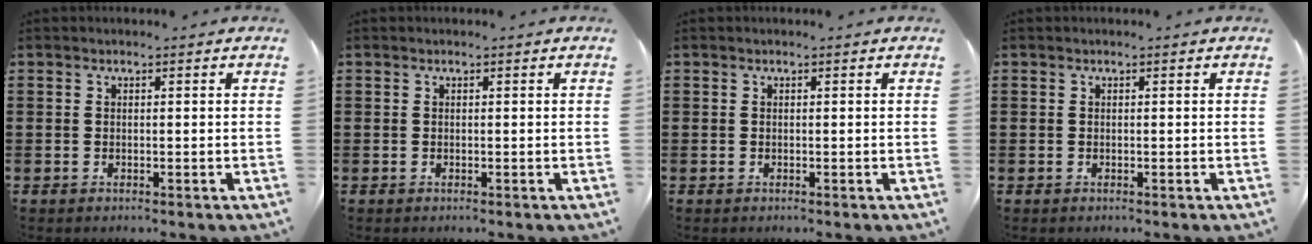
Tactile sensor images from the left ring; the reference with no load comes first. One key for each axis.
{"total": 0.0}
{"total": 0.0}
{"total": 0.0}